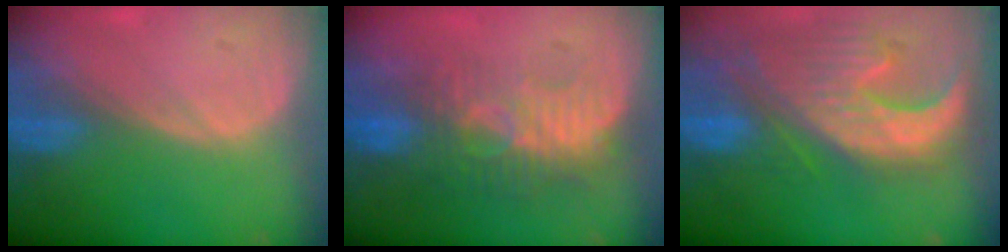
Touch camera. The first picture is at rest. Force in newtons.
{"total": 9.1, "press": 8.3, "slide": 3.8}
{"total": 13.0, "press": 11.2, "slide": 6.6}